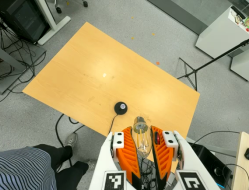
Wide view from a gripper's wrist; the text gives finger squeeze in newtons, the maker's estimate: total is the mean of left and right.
{"total": 21.4, "left": 26.8, "right": 16.1}